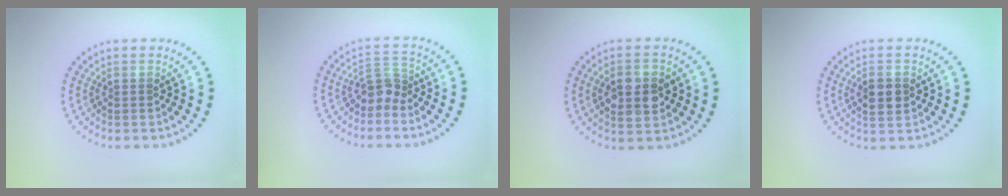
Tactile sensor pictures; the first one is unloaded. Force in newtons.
{"total": 2.4, "press": 1.7, "slide": 1.6}
{"total": 4.5, "press": 4.5, "slide": 0.2}
{"total": 2.3, "press": 2.3, "slide": 0.1}